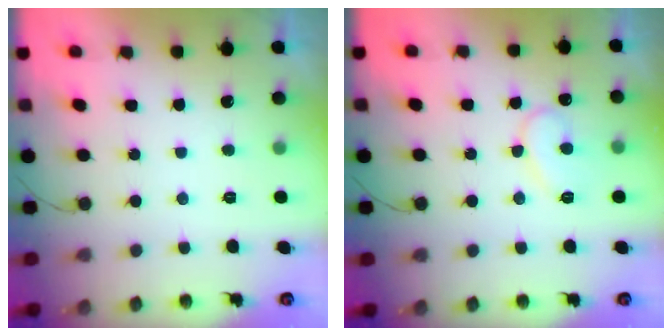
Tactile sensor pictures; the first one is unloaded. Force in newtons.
{"total": 9.8, "press": 9.8, "slide": 0.9}